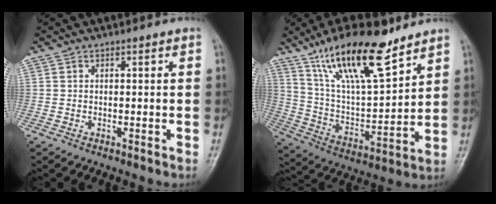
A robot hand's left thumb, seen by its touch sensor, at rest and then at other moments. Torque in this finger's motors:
{"motor_torque": [0.31, 0.32, 1.50, -1.27, 0.39]}